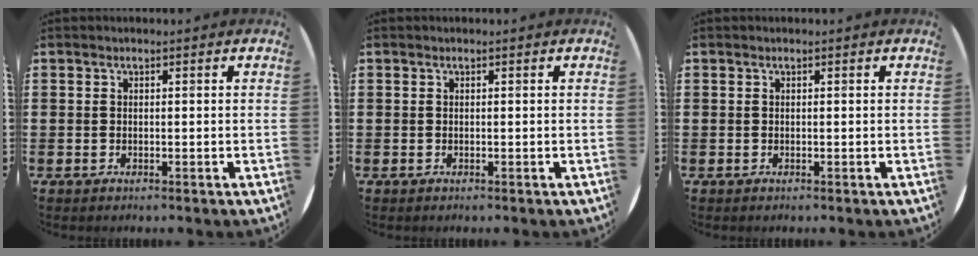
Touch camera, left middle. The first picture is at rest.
{"total": 0.0}
{"total": 0.0}